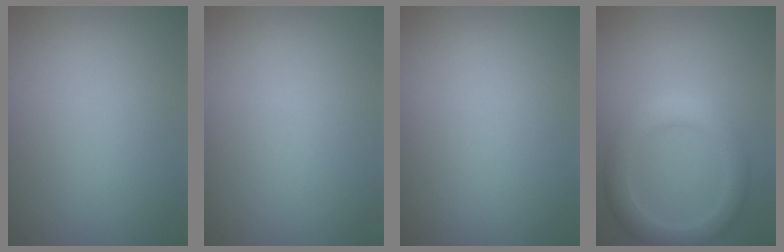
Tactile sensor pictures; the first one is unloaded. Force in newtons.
{"total": 0.0}
{"total": 0.0}
{"total": 3.6, "press": 3.6, "slide": 0.2}